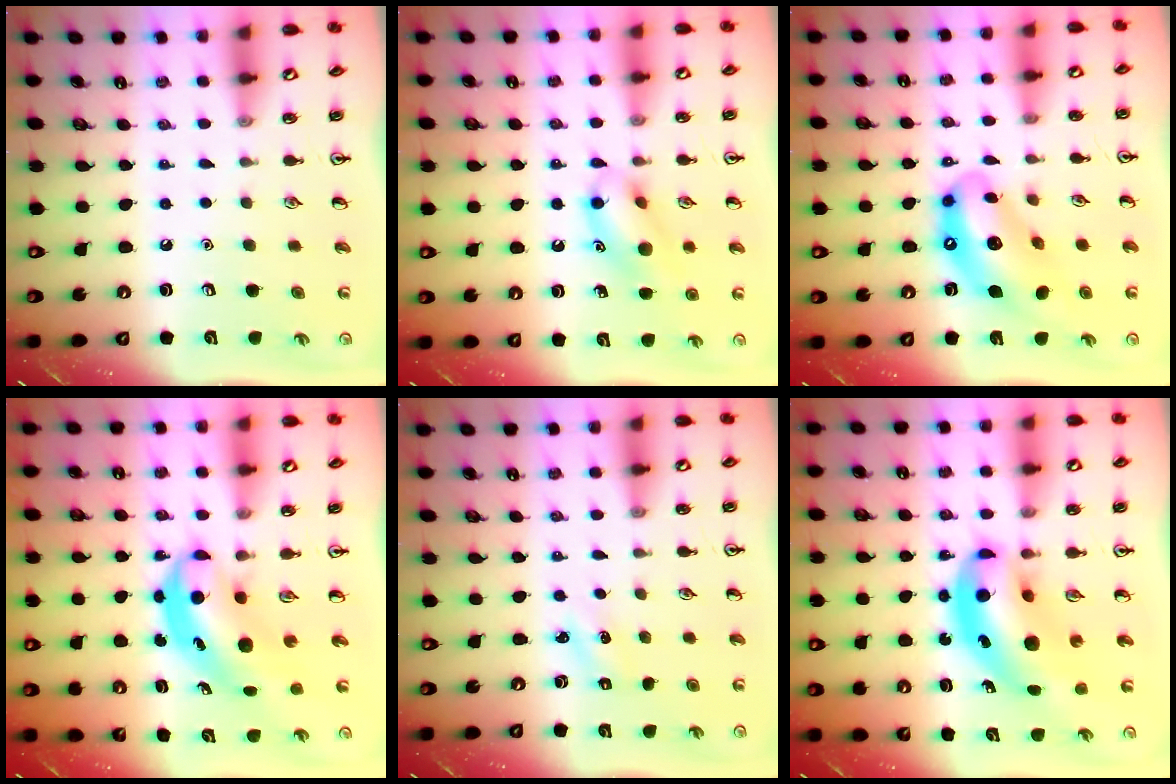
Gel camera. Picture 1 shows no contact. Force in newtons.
{"total": 12.2, "press": 12.0, "slide": 2.2}
{"total": 13.9, "press": 13.0, "slide": 4.8}
{"total": 5.3, "press": 5.2, "slide": 1.3}
{"total": 1.3, "press": 1.2, "slide": 0.5}
{"total": 14.1, "press": 13.4, "slide": 4.2}